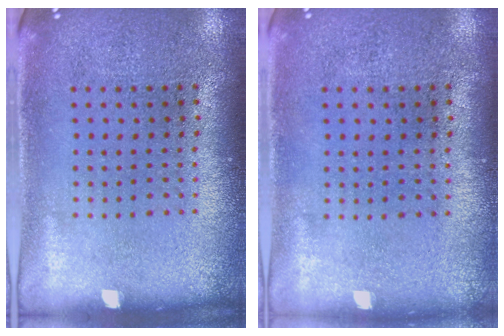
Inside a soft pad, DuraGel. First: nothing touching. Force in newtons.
{"total": 0.0}